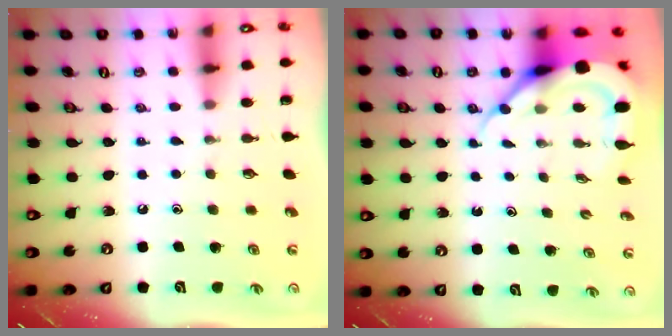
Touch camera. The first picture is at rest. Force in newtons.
{"total": 8.5, "press": 8.4, "slide": 0.9}